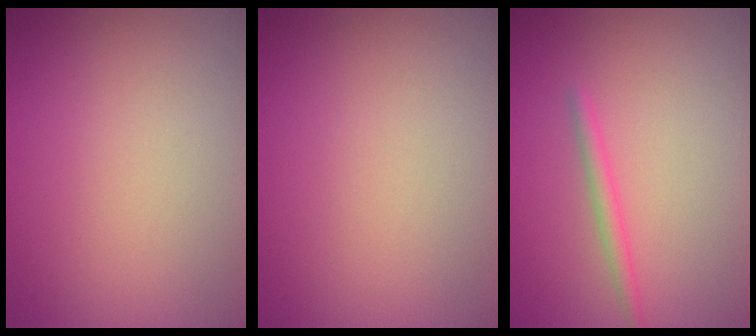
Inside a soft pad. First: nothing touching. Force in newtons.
{"total": 0.0}
{"total": 1.3, "press": 1.3, "slide": 0.0}